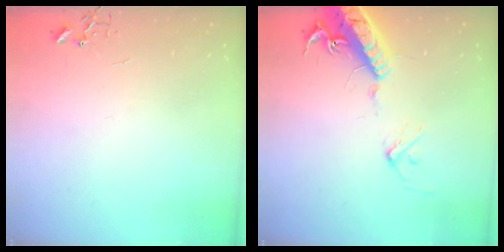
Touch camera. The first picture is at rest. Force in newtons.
{"total": 17.9, "press": 17.6, "slide": 3.5}